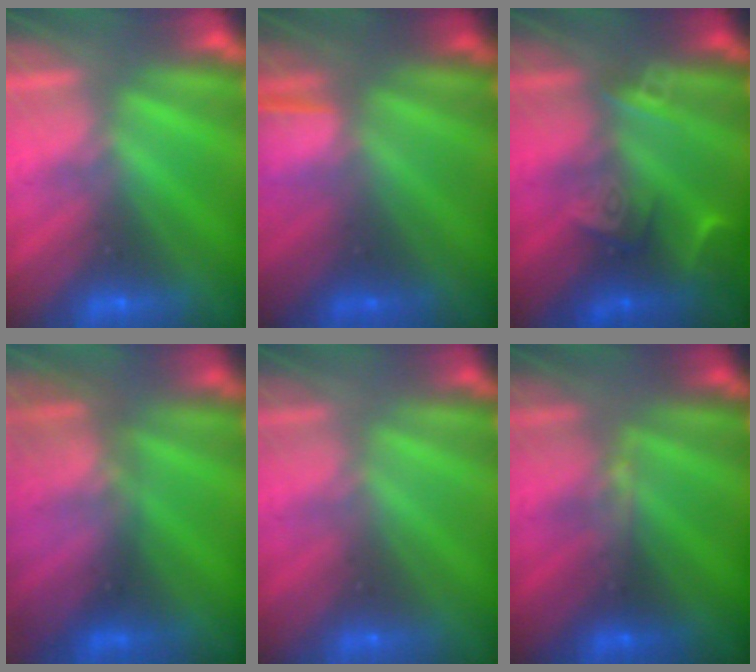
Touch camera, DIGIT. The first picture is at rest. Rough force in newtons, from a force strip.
{"total": 1.3}
{"total": 2.4}
{"total": 2.8}
{"total": 4.7}
{"total": 2.9}